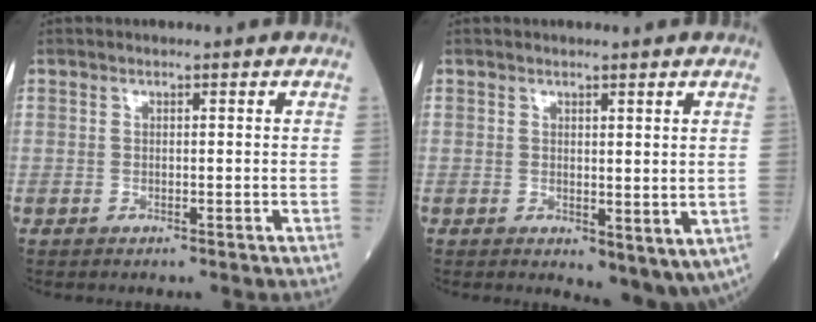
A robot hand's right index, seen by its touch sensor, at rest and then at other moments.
{"total": 5.7, "force": [-0.6, 2.8, 4.9], "torque": [-0.049, -0.013, 0.003]}